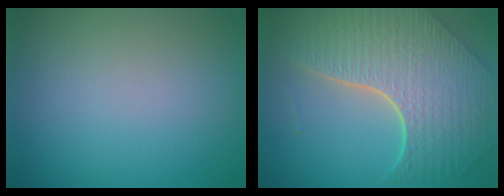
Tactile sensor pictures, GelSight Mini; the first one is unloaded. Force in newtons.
{"total": 8.6, "press": 6.4, "slide": 5.8}